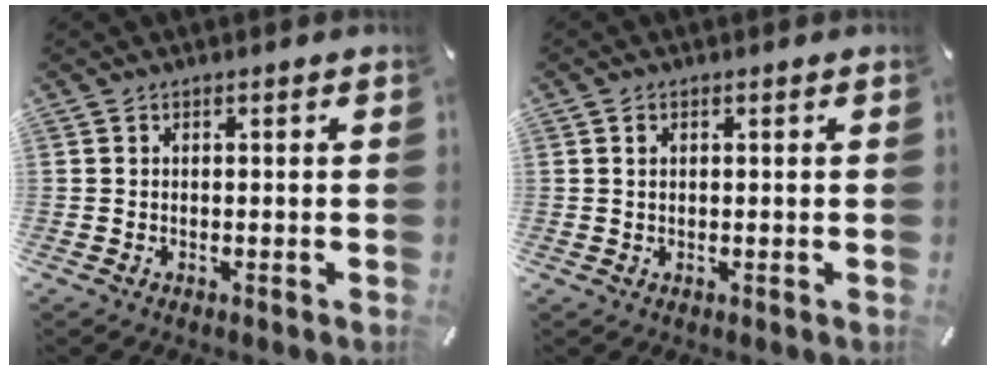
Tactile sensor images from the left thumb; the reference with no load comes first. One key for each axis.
{"total": 1.3, "fx": 0.4, "fy": 0.8, "fz": 0.9, "tx": -0.021, "ty": 0.004, "tz": 0.006}